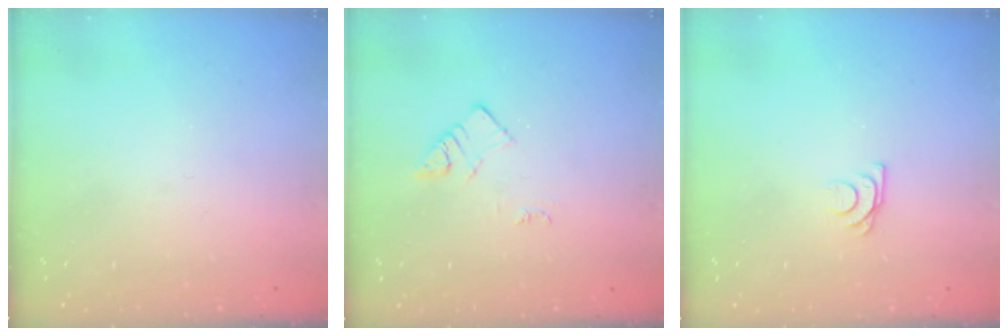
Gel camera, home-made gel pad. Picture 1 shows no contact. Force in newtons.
{"total": 3.0, "press": 3.0, "slide": 0.4}
{"total": 6.1, "press": 6.0, "slide": 0.7}